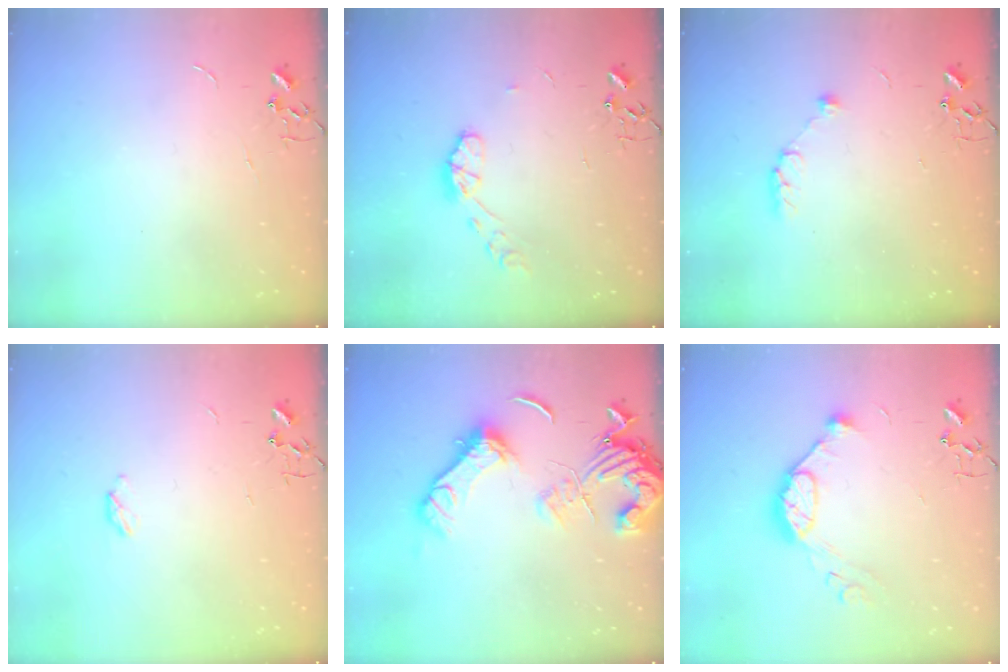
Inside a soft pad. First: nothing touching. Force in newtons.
{"total": 7.5, "press": 7.5, "slide": 0.5}
{"total": 6.6, "press": 6.6, "slide": 0.9}
{"total": 3.5, "press": 3.4, "slide": 0.6}
{"total": 16.3, "press": 16.2, "slide": 2.0}
{"total": 11.8, "press": 11.7, "slide": 1.0}